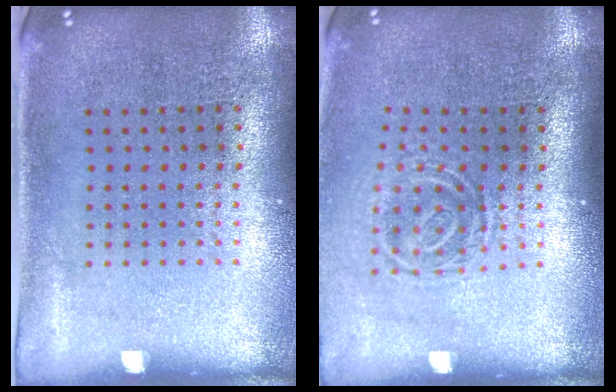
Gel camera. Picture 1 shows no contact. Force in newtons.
{"total": 1.7, "press": 1.2, "slide": 1.3}